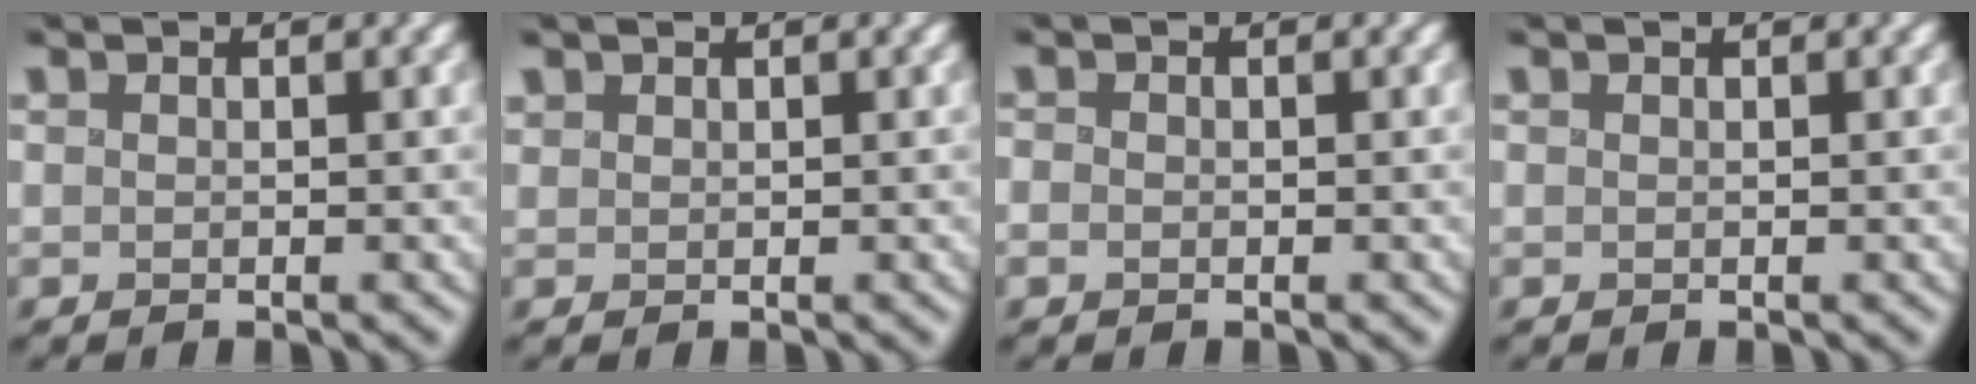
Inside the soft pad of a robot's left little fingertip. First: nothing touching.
{"total": 0.6, "force": [0.6, 0.2, 0.0], "torque": [0.002, 0.004, 0.014]}
{"total": 0.6, "force": [-0.4, 0.4, 0.1], "torque": [0.000, 0.000, -0.007]}
{"total": 0.0}